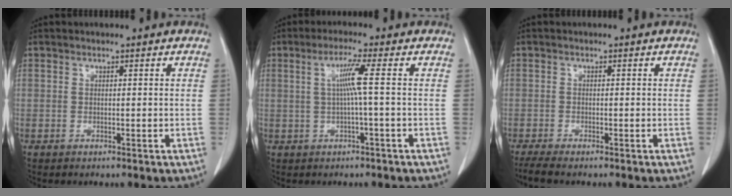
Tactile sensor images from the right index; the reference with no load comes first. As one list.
[{"total": 4.3, "force": [0.3, -1.1, 4.1], "torque": [-0.081, 0.005, 0.007]}, {"total": 3.0, "force": [-2.5, -0.1, 1.7], "torque": [-0.032, -0.009, -0.046]}]